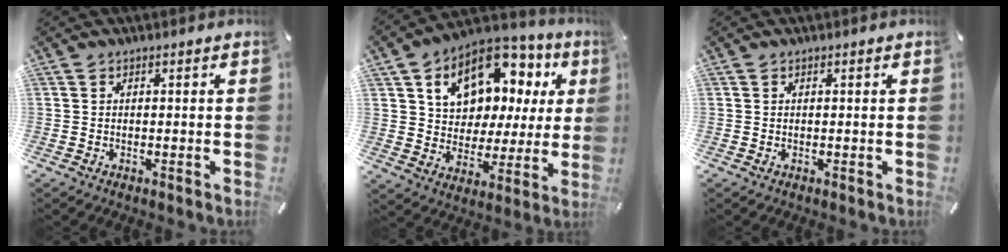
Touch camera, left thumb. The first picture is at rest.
{"total": 14.4, "force": [7.3, 10.4, 6.8], "torque": [-0.109, -0.042, 0.131]}
{"total": 0.0}